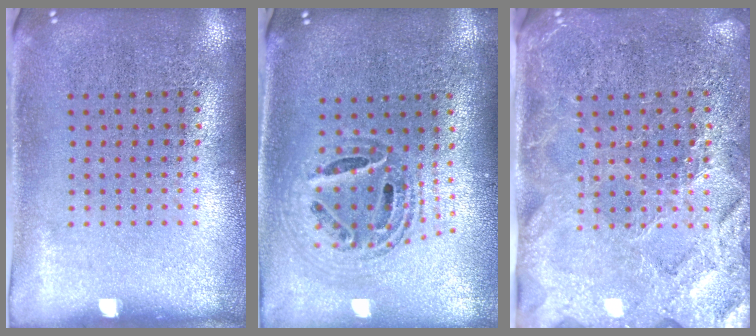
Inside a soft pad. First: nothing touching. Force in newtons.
{"total": 1.0, "press": 1.0, "slide": 0.2}
{"total": 3.6, "press": 3.3, "slide": 1.4}